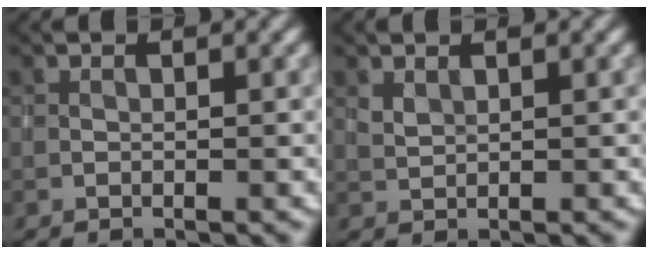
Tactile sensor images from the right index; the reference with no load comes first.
{"total": 0.8, "force": [0.6, 0.4, 0.3], "torque": [-0.012, -0.001, 0.015]}